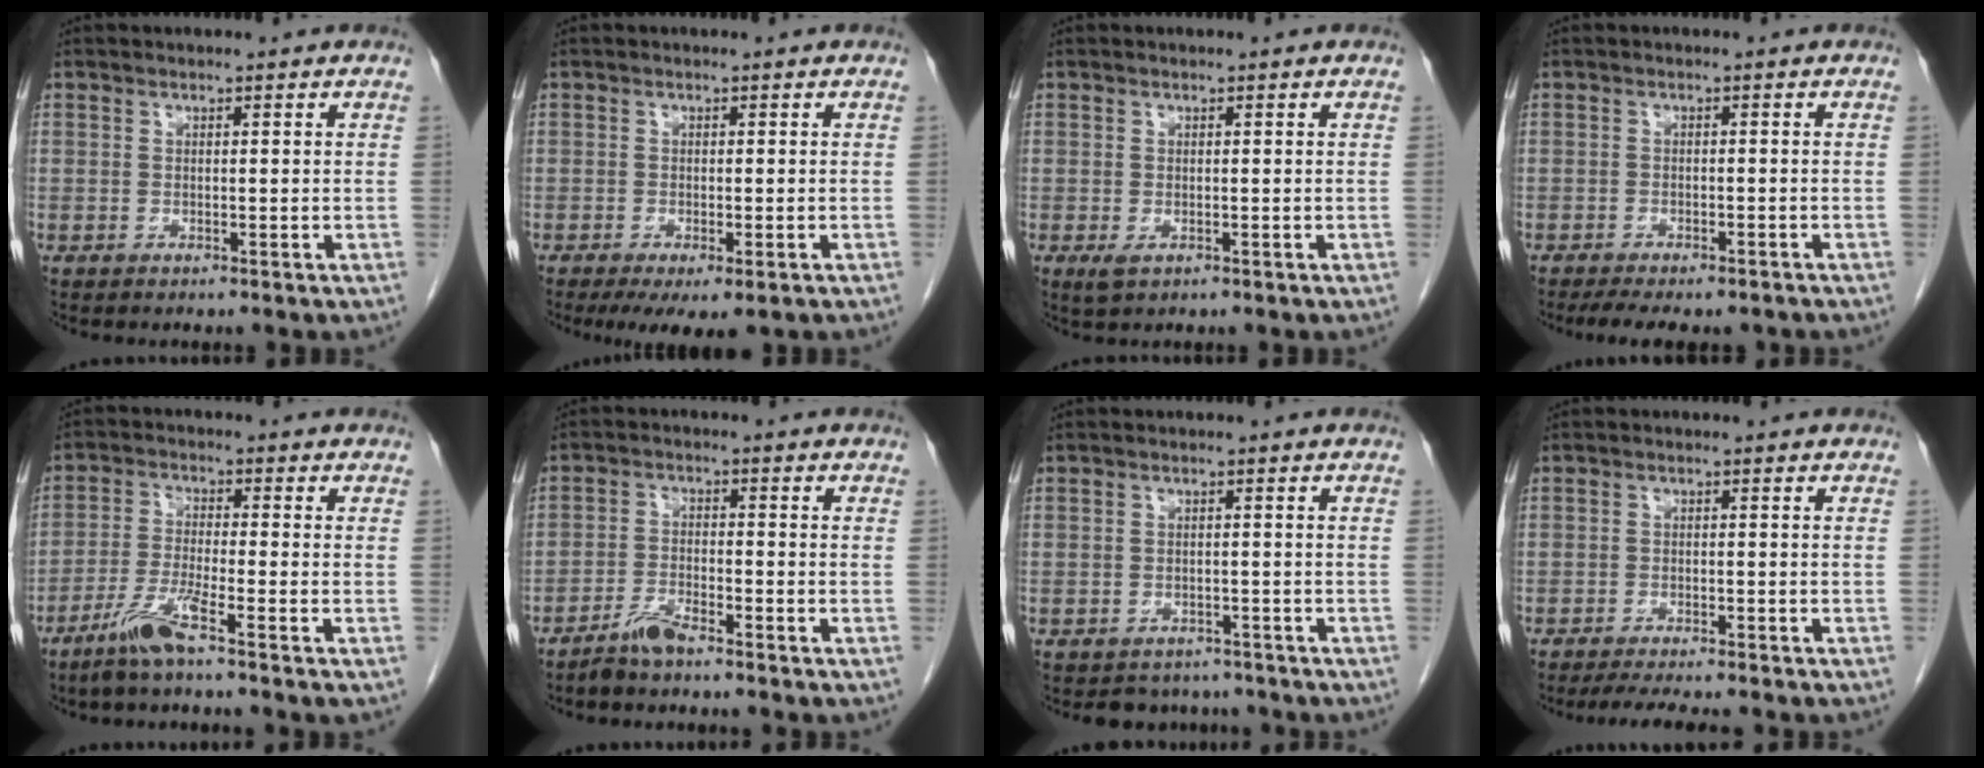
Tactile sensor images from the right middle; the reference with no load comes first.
{"total": 5.6, "force": [-3.4, 1.8, 4.1], "torque": [-0.059, -0.016, -0.051]}
{"total": 1.6, "force": [-0.6, 0.8, 1.2], "torque": [-0.023, -0.004, -0.002]}
{"total": 8.9, "force": [-7.4, 2.7, 4.1], "torque": [-0.060, -0.006, -0.098]}
{"total": 5.7, "force": [-4.0, -0.7, 4.0], "torque": [-0.086, -0.016, -0.088]}
{"total": 3.6, "force": [-3.2, 0.3, 1.6], "torque": [-0.036, -0.006, -0.063]}
{"total": 4.4, "force": [-3.9, 2.0, -0.2], "torque": [0.003, 0.006, -0.050]}
{"total": 7.7, "force": [-6.8, 0.9, 3.7], "torque": [-0.054, -0.014, -0.099]}